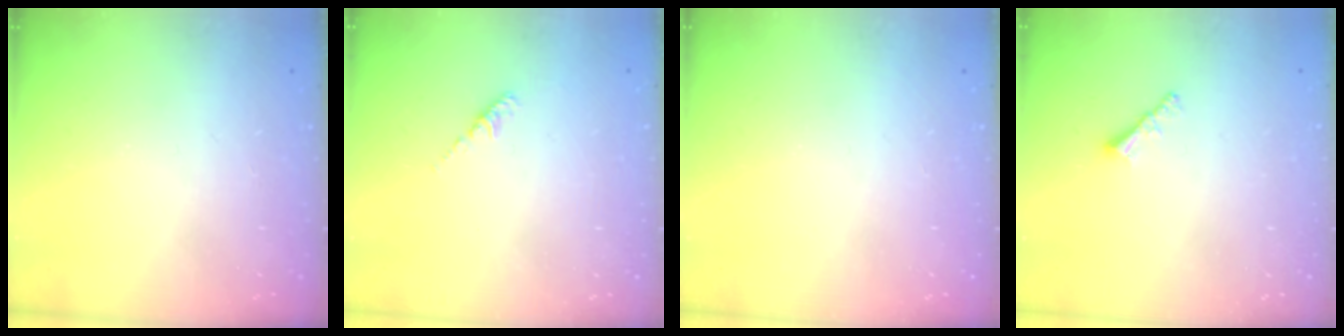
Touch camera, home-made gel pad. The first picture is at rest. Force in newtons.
{"total": 2.2, "press": 2.1, "slide": 0.6}
{"total": 0.0}
{"total": 1.9, "press": 1.8, "slide": 0.5}